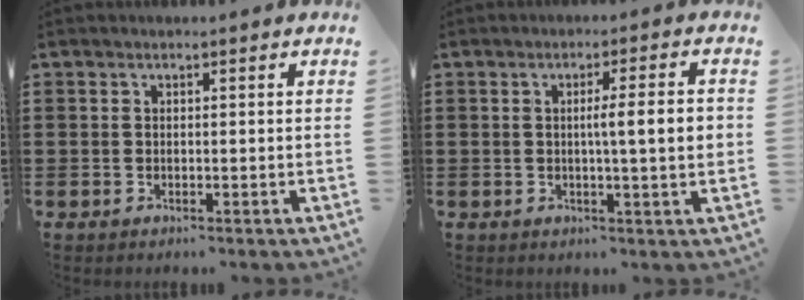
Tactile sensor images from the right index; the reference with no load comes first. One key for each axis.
{"total": 5.8, "fx": 0.3, "fy": 0.3, "fz": 5.8, "tx": -0.095, "ty": -0.005, "tz": -0.002}